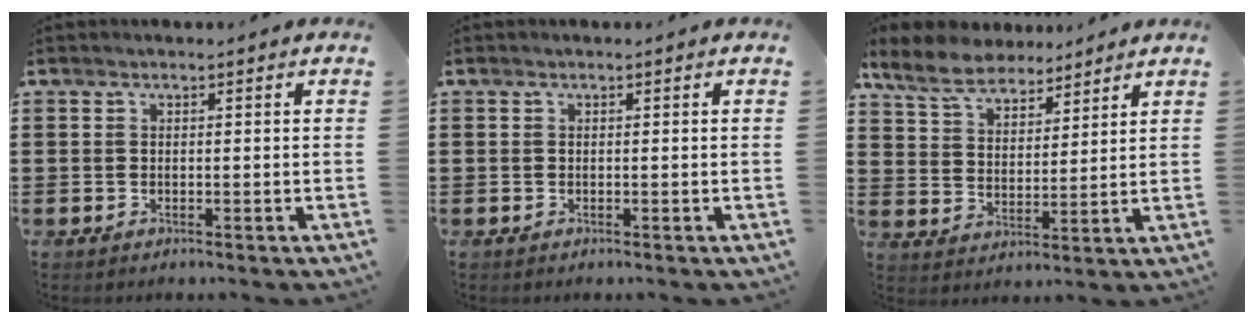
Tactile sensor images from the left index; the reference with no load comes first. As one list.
[{"total": 0.0}, {"total": 7.5, "force": [6.5, 2.7, 2.7], "torque": [-0.080, -0.013, 0.120]}]